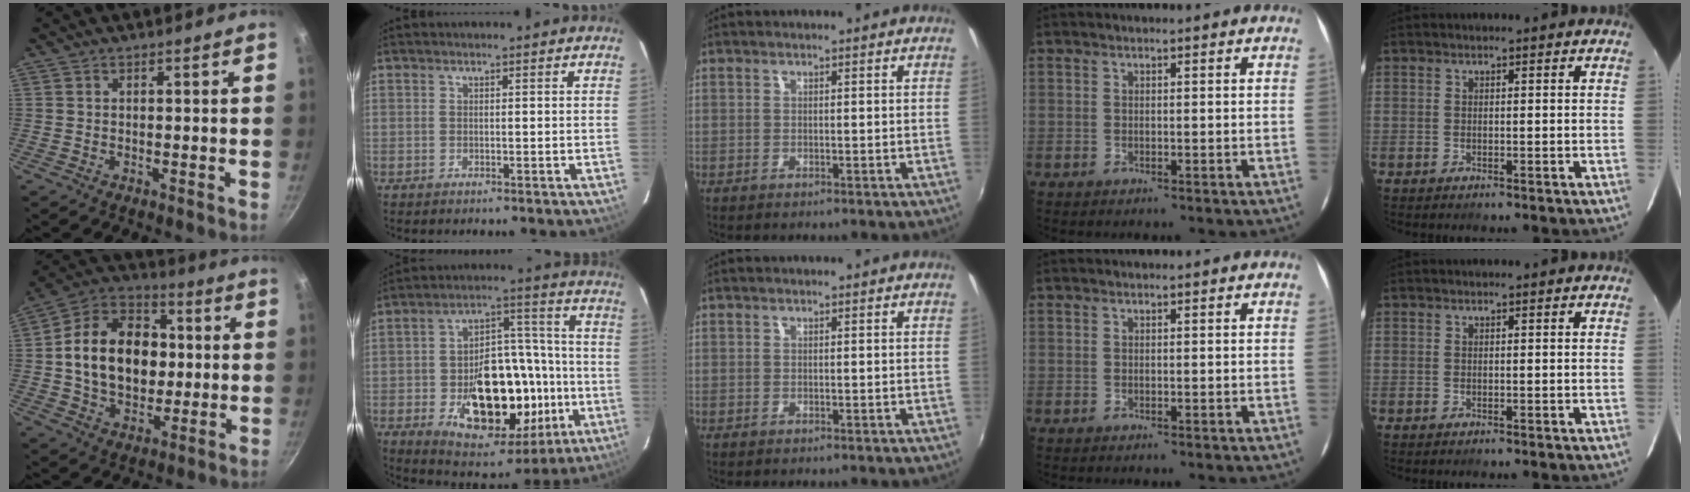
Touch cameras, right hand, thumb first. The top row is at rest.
{"thumb": {"total": 19.6, "force": [1.0, 14.3, 13.4], "torque": [-0.191, 0.026, 0.007]}, "index": {"total": 23.2, "force": [-6.2, 13.5, 17.9], "torque": [-0.304, 0.018, -0.070]}}